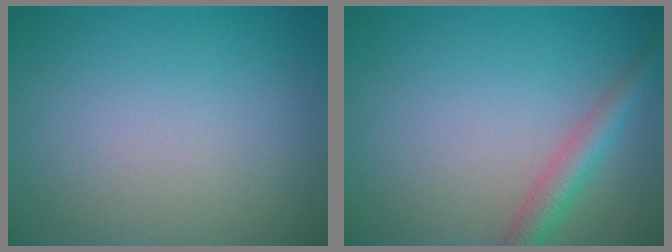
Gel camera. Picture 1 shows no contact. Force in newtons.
{"total": 2.9, "press": 2.9, "slide": 0.2}